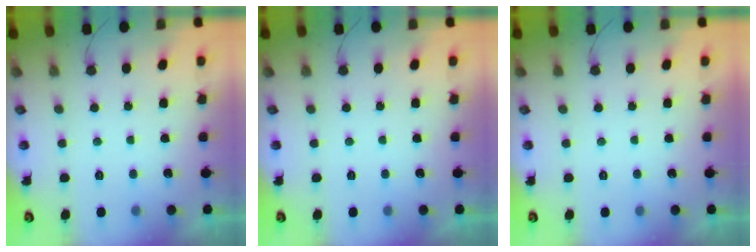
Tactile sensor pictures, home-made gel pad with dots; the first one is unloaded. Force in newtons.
{"total": 0.0}
{"total": 1.9, "press": 1.9, "slide": 0.0}